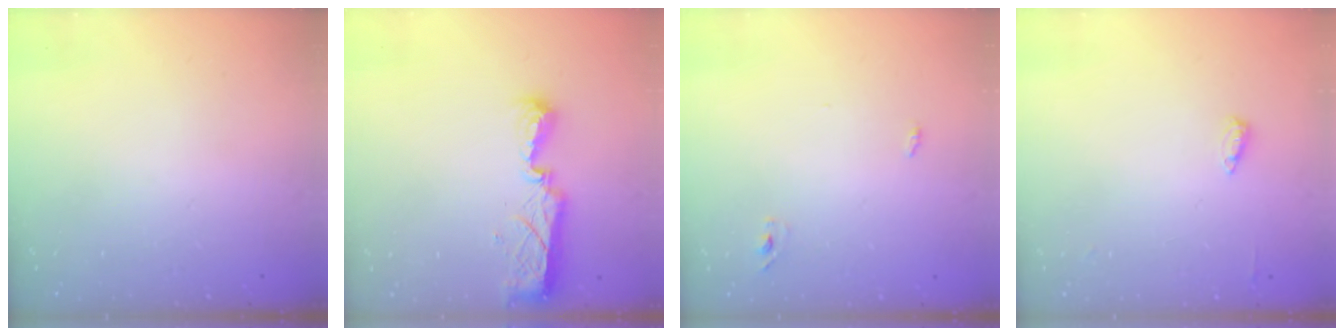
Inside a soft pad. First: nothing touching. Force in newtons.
{"total": 8.2, "press": 8.2, "slide": 0.4}
{"total": 2.9, "press": 2.7, "slide": 1.0}
{"total": 4.5, "press": 4.4, "slide": 1.0}